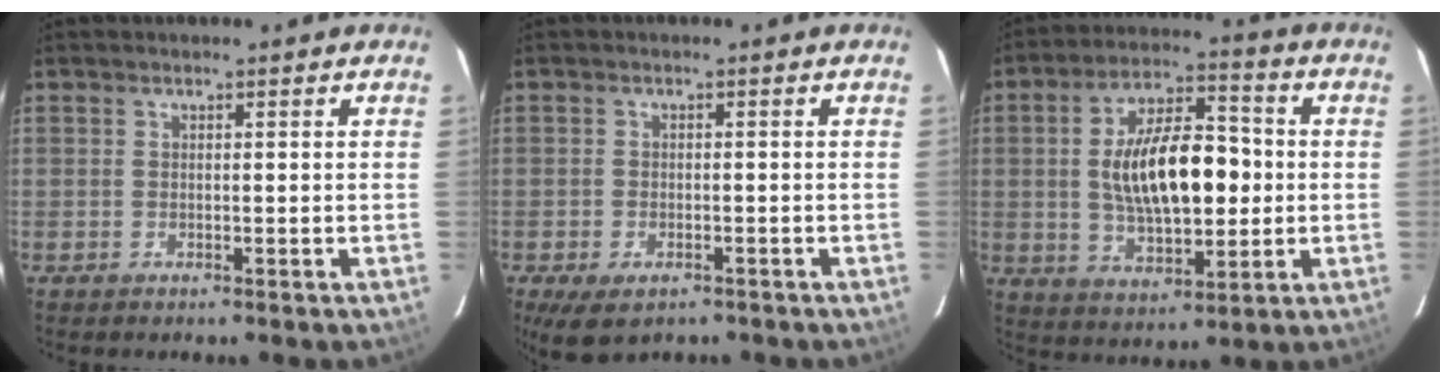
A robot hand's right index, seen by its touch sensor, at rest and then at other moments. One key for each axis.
{"total": 6.0, "fx": -3.7, "fy": 3.1, "fz": 3.5, "tx": -0.077, "ty": -0.024, "tz": -0.058}
{"total": 16.4, "fx": 0.2, "fy": 7.6, "fz": 14.5, "tx": -0.255, "ty": 0.015, "tz": 0.010}